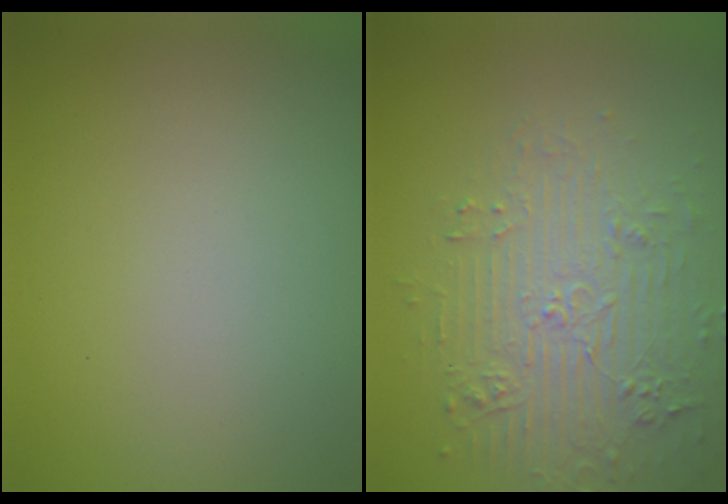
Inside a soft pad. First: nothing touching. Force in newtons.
{"total": 4.7, "press": 4.2, "slide": 2.3}